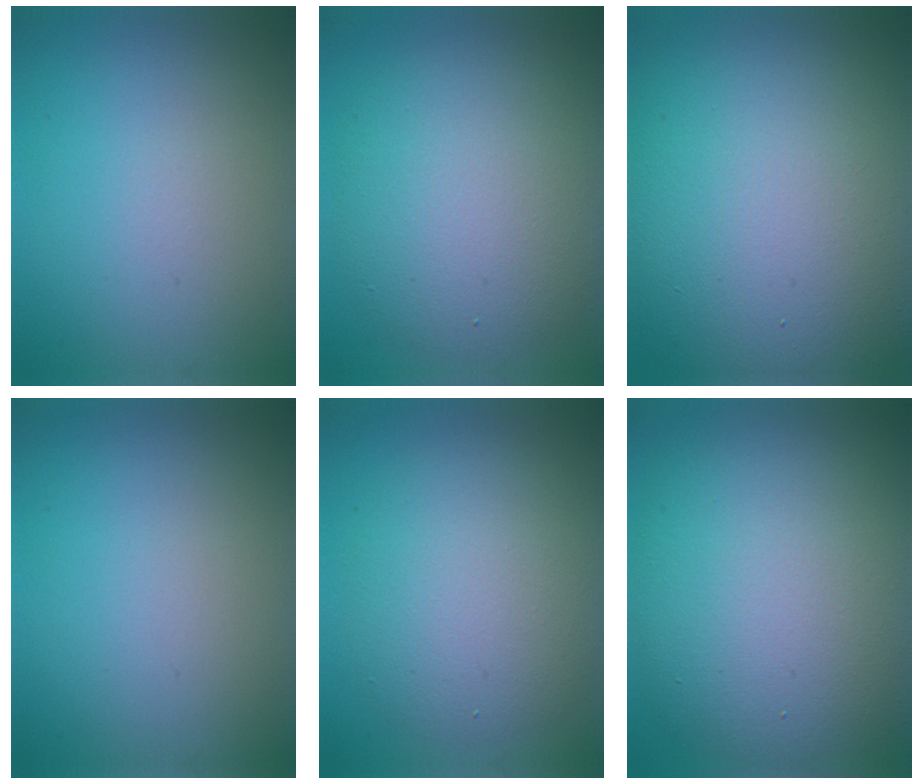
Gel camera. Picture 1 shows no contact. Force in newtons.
{"total": 8.4, "press": 8.4, "slide": 0.2}
{"total": 17.8, "press": 17.7, "slide": 1.0}
{"total": 0.0}
{"total": 6.0, "press": 6.0, "slide": 0.2}
{"total": 13.4, "press": 13.4, "slide": 0.4}